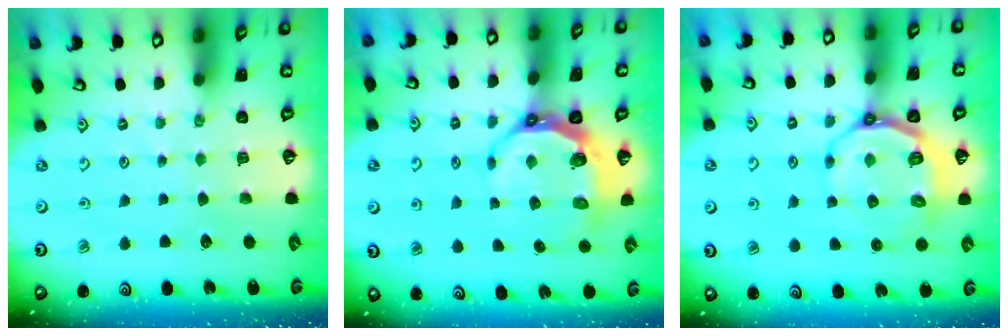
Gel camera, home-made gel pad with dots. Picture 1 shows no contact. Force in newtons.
{"total": 7.0, "press": 6.2, "slide": 3.2}
{"total": 8.9, "press": 8.3, "slide": 3.4}